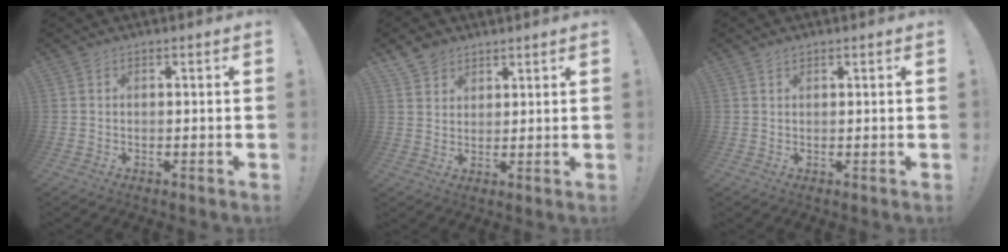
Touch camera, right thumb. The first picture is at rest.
{"total": 5.2, "force": [4.0, 3.2, 0.7], "torque": [-0.011, -0.024, 0.078]}
{"total": 1.0, "force": [0.9, 0.4, 0.3], "torque": [-0.002, -0.002, 0.016]}